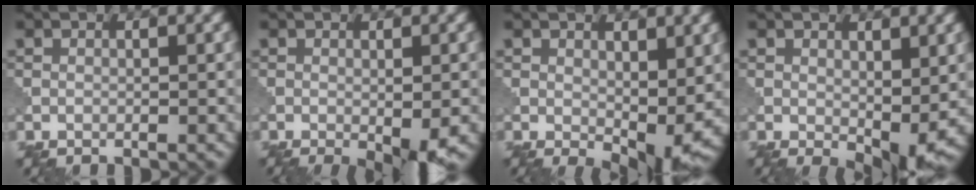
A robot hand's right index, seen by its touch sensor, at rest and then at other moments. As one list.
[{"total": 4.1, "force": [-1.6, 0.8, 3.7], "torque": [-0.054, -0.010, -0.020]}, {"total": 5.8, "force": [0.2, 3.2, 4.9], "torque": [-0.081, -0.022, 0.014]}, {"total": 4.8, "force": [0.0, 2.5, 4.1], "torque": [-0.067, -0.016, 0.007]}]